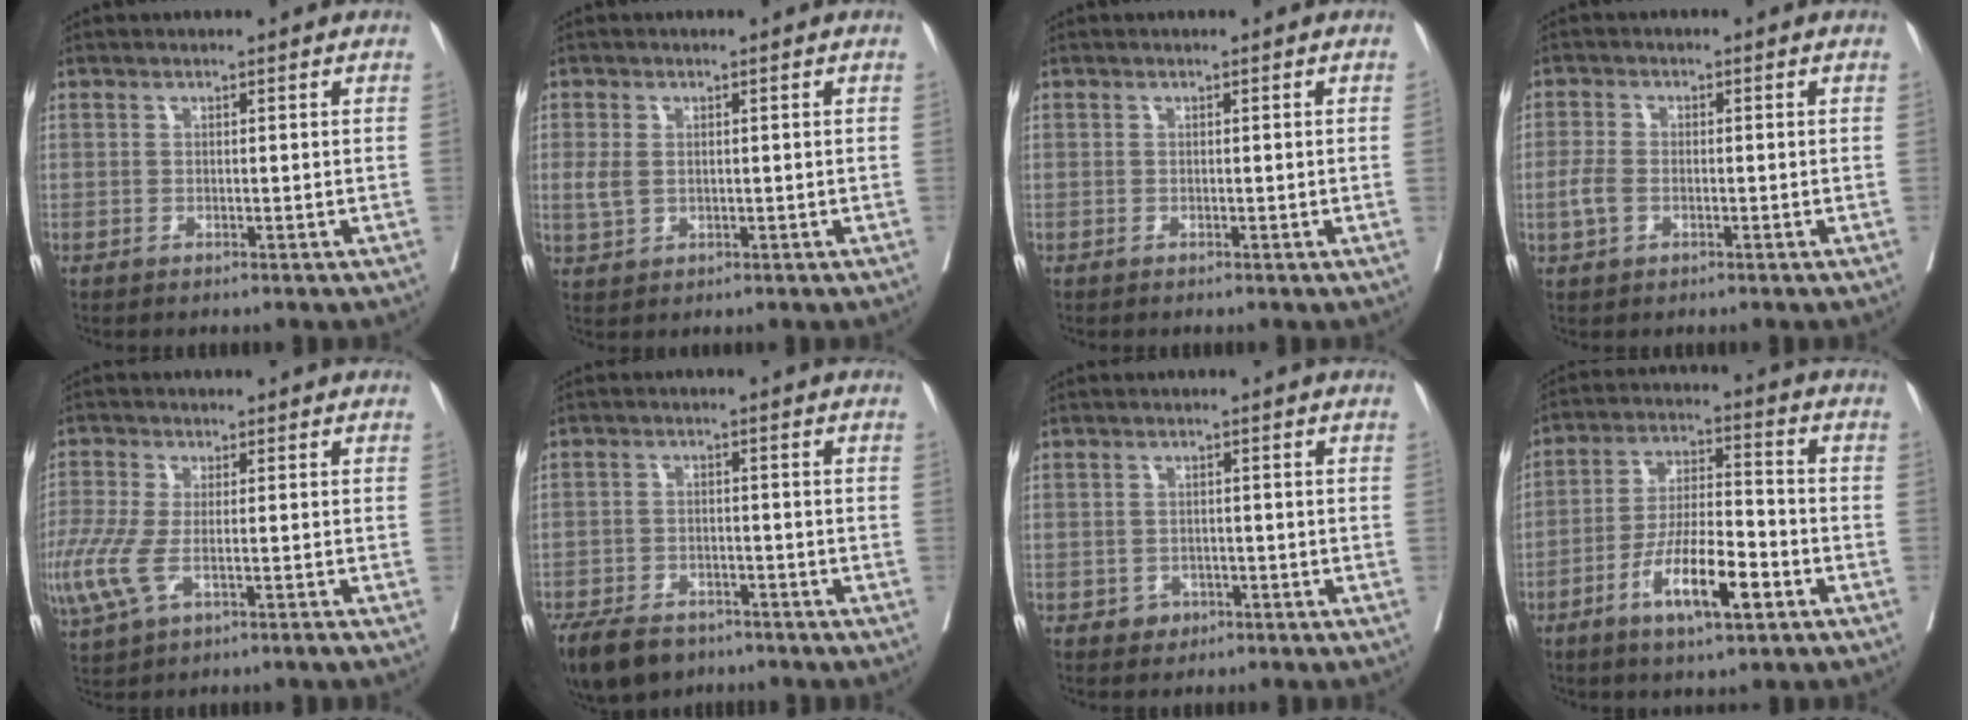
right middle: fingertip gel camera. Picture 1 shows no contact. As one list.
[{"total": 2.9, "force": [0.2, 1.9, 2.1], "torque": [-0.053, 0.000, 0.008]}, {"total": 0.6, "force": [0.0, -0.2, 0.5], "torque": [-0.008, 0.000, 0.000]}, {"total": 3.1, "force": [-0.8, 1.9, 2.3], "torque": [-0.059, 0.002, -0.018]}, {"total": 9.6, "force": [-3.5, 3.3, 8.3], "torque": [-0.204, -0.021, -0.064]}, {"total": 11.5, "force": [-8.4, 6.0, 5.0], "torque": [-0.109, -0.012, -0.131]}, {"total": 1.9, "force": [-1.0, 1.6, 0.4], "torque": [-0.002, 0.007, -0.012]}, {"total": 10.8, "force": [-5.2, 2.4, 9.2], "torque": [-0.172, -0.003, -0.093]}]